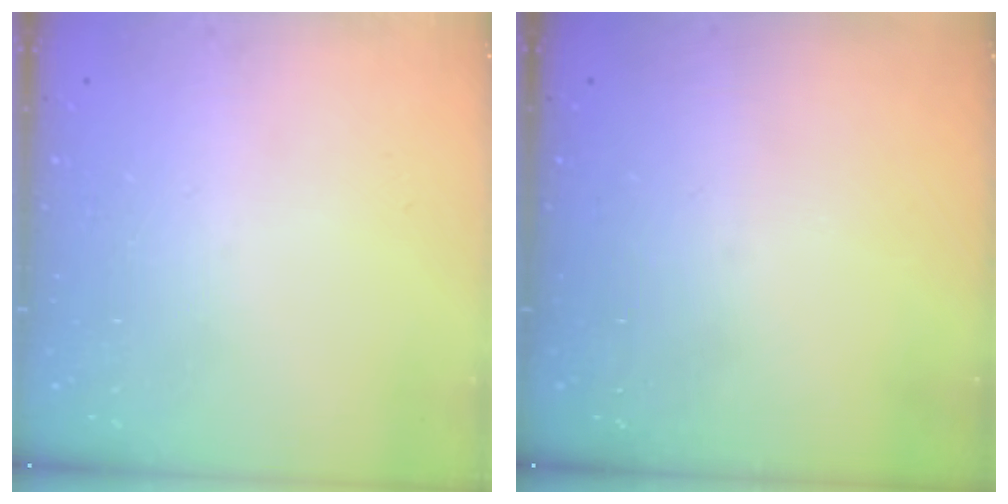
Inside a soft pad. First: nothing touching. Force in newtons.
{"total": 0.0}